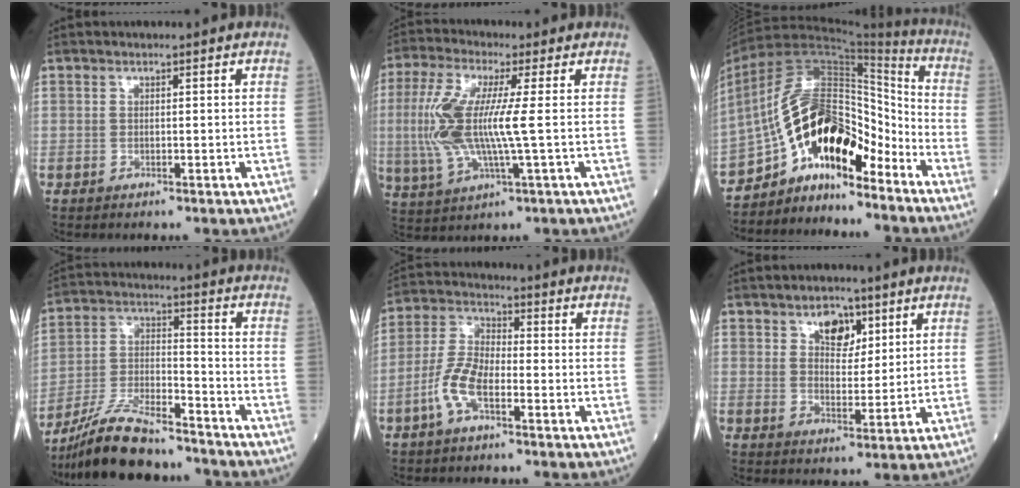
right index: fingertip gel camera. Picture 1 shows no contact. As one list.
[{"total": 11.6, "force": [0.4, 1.8, 11.5], "torque": [-0.268, 0.004, 0.006]}, {"total": 14.2, "force": [-9.5, 5.2, 9.1], "torque": [-0.165, 0.046, -0.171]}, {"total": 13.9, "force": [-12.2, 2.4, 6.1], "torque": [-0.119, -0.001, -0.224]}, {"total": 7.0, "force": [-3.0, 2.6, 5.8], "torque": [-0.130, 0.007, -0.066]}, {"total": 5.5, "force": [3.1, 3.2, 3.3], "torque": [-0.050, 0.004, 0.052]}]